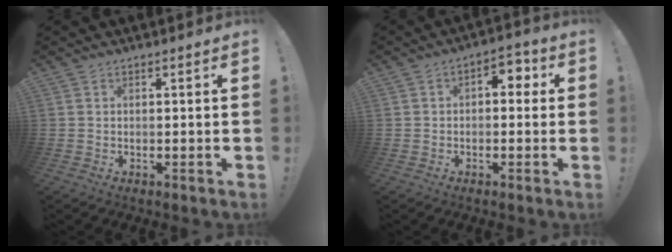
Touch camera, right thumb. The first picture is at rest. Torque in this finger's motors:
{"motor_torque": [0.83, 0.94, 0.61, 0.03, -0.02]}